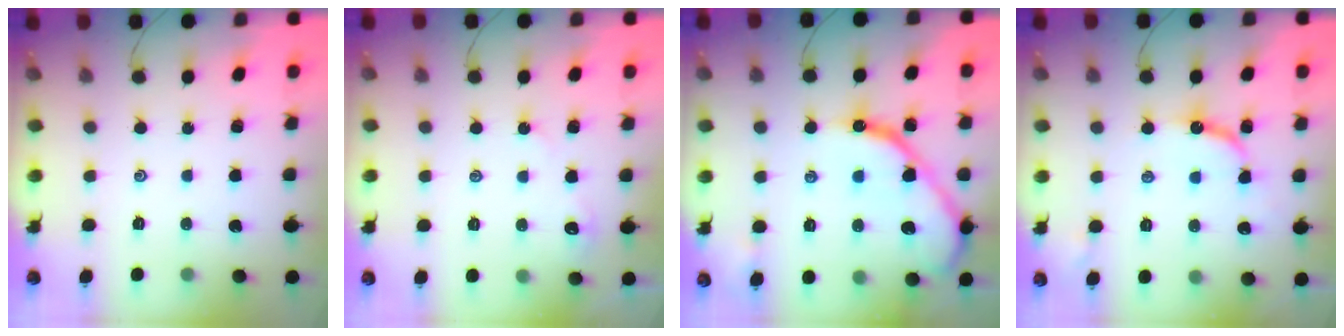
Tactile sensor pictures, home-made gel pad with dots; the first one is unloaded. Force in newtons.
{"total": 2.5, "press": 2.5, "slide": 0.6}
{"total": 13.8, "press": 13.7, "slide": 1.2}
{"total": 9.2, "press": 9.2, "slide": 0.8}